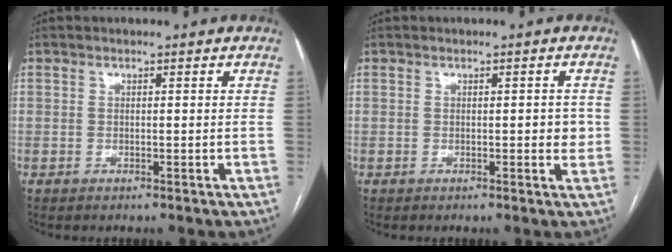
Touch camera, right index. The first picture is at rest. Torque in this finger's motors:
{"motor_torque": [0.09, 0.06, 0.05, 0.03]}